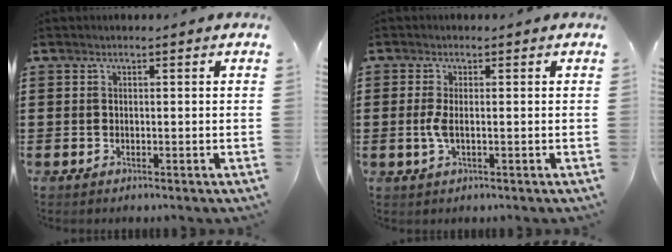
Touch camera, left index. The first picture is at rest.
{"total": 2.4, "force": [-0.3, 0.6, 2.3], "torque": [-0.058, -0.006, -0.009]}